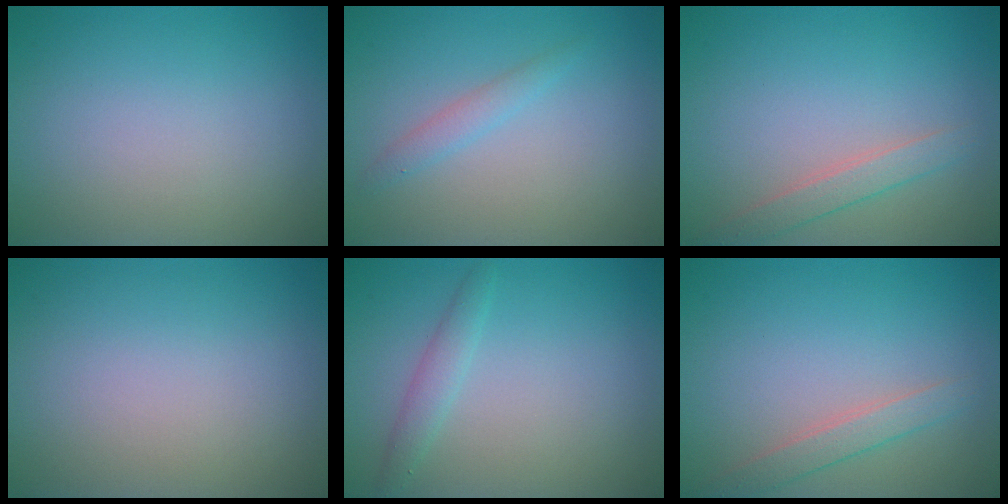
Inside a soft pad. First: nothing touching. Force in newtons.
{"total": 1.4, "press": 1.4, "slide": 0.1}
{"total": 1.9, "press": 1.9, "slide": 0.0}
{"total": 0.0}
{"total": 1.5, "press": 1.5, "slide": 0.0}
{"total": 1.9, "press": 1.9, "slide": 0.0}